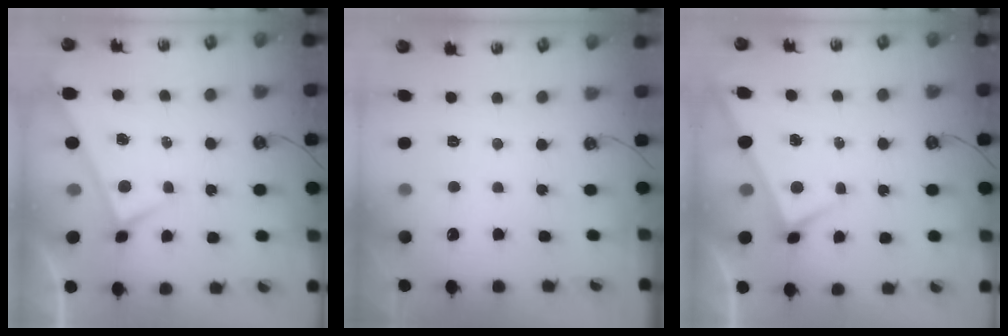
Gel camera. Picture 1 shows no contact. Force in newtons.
{"total": 0.0}
{"total": 3.0, "press": 3.0, "slide": 0.1}